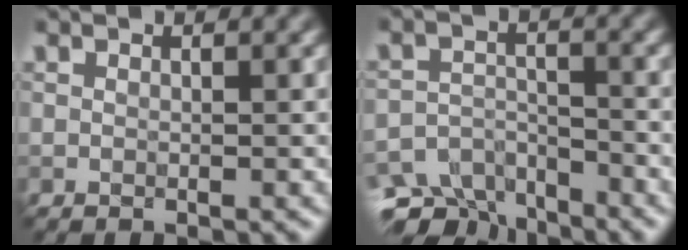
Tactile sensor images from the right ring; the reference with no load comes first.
{"total": 6.0, "force": [-5.5, 2.2, 0.4], "torque": [-0.001, -0.011, -0.085]}